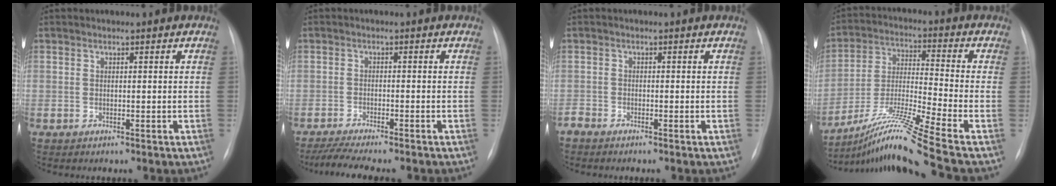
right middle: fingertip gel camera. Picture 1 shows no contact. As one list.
[{"total": 8.0, "force": [-6.9, 0.5, 4.1], "torque": [-0.064, -0.013, -0.108]}, {"total": 1.4, "force": [-1.4, 0.2, 0.3], "torque": [-0.009, -0.003, -0.026]}, {"total": 14.8, "force": [-11.2, -3.1, 9.2], "torque": [-0.184, -0.020, -0.202]}]